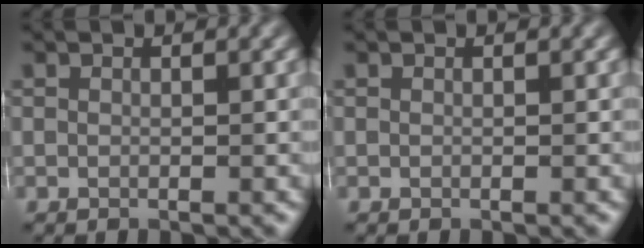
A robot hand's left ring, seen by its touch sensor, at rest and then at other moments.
{"total": 0.0}